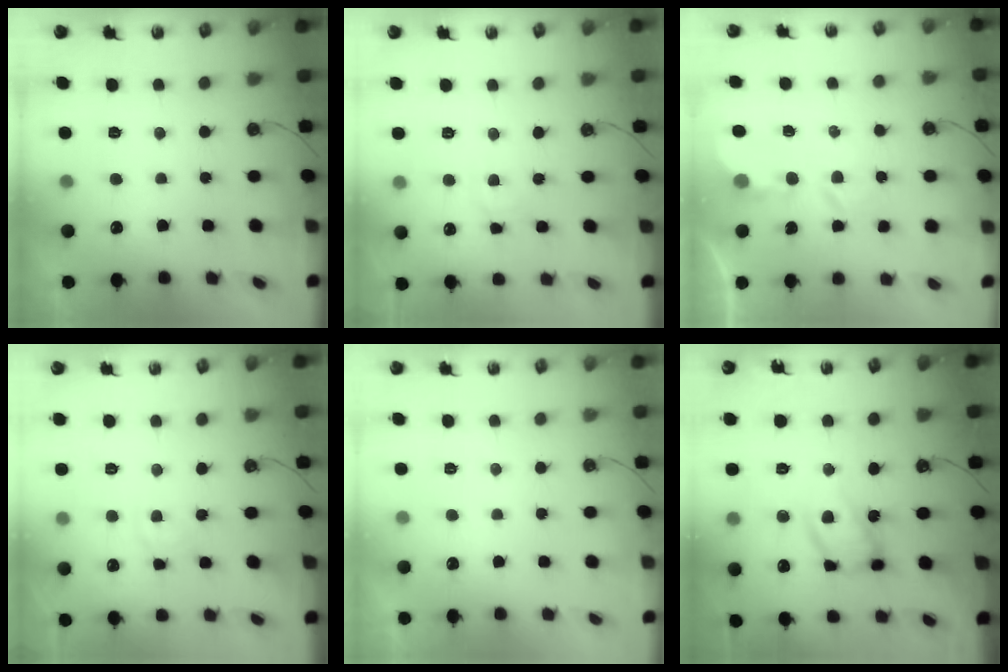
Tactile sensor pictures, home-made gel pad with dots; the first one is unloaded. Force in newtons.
{"total": 4.8, "press": 4.8, "slide": 0.2}
{"total": 4.7, "press": 4.7, "slide": 0.3}
{"total": 3.5, "press": 3.5, "slide": 0.2}
{"total": 0.0}
{"total": 13.7, "press": 13.5, "slide": 1.8}